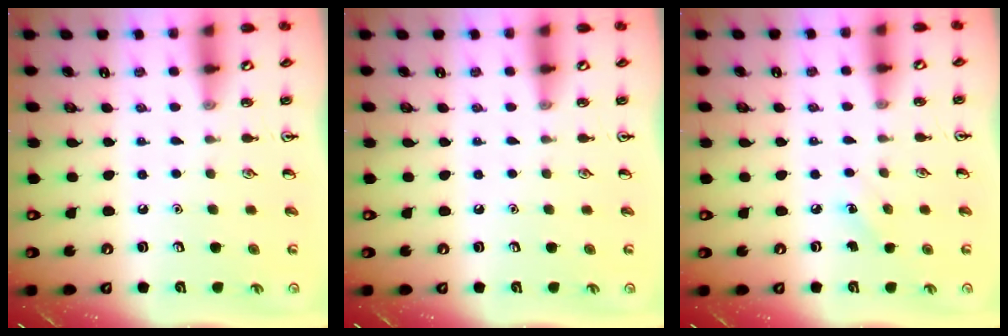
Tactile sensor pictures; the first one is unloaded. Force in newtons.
{"total": 0.0}
{"total": 4.3, "press": 4.1, "slide": 1.4}